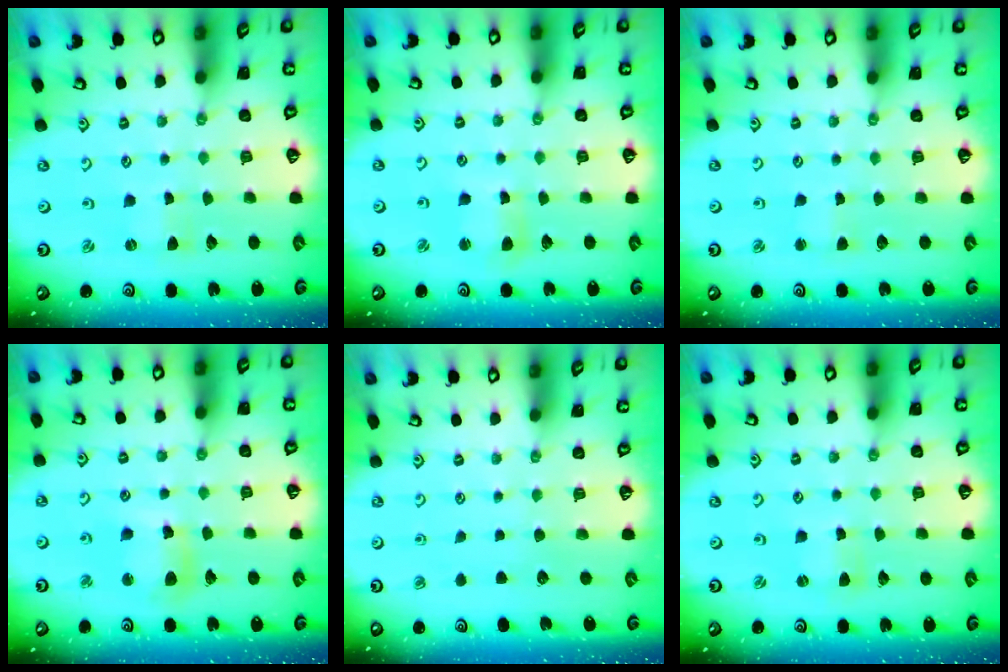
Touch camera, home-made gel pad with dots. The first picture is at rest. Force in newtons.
{"total": 4.4, "press": 4.3, "slide": 0.5}
{"total": 1.9, "press": 1.8, "slide": 0.4}
{"total": 9.9, "press": 9.8, "slide": 1.0}
{"total": 0.0}
{"total": 0.0}